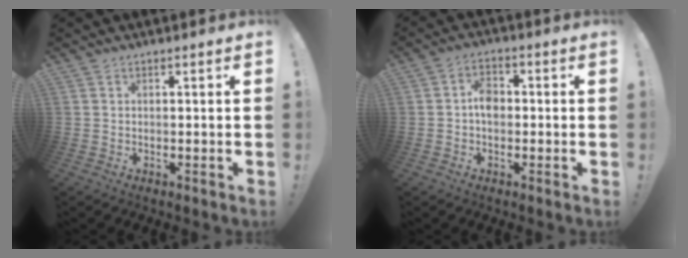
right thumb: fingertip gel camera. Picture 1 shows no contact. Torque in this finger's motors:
{"motor_torque": [0.80, 0.84, 0.54, -0.54, 0.00]}